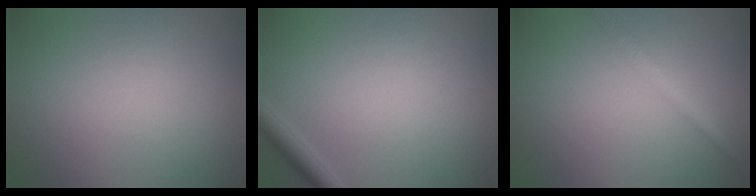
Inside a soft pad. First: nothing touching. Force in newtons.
{"total": 1.7, "press": 1.7, "slide": 0.1}
{"total": 1.9, "press": 1.9, "slide": 0.0}